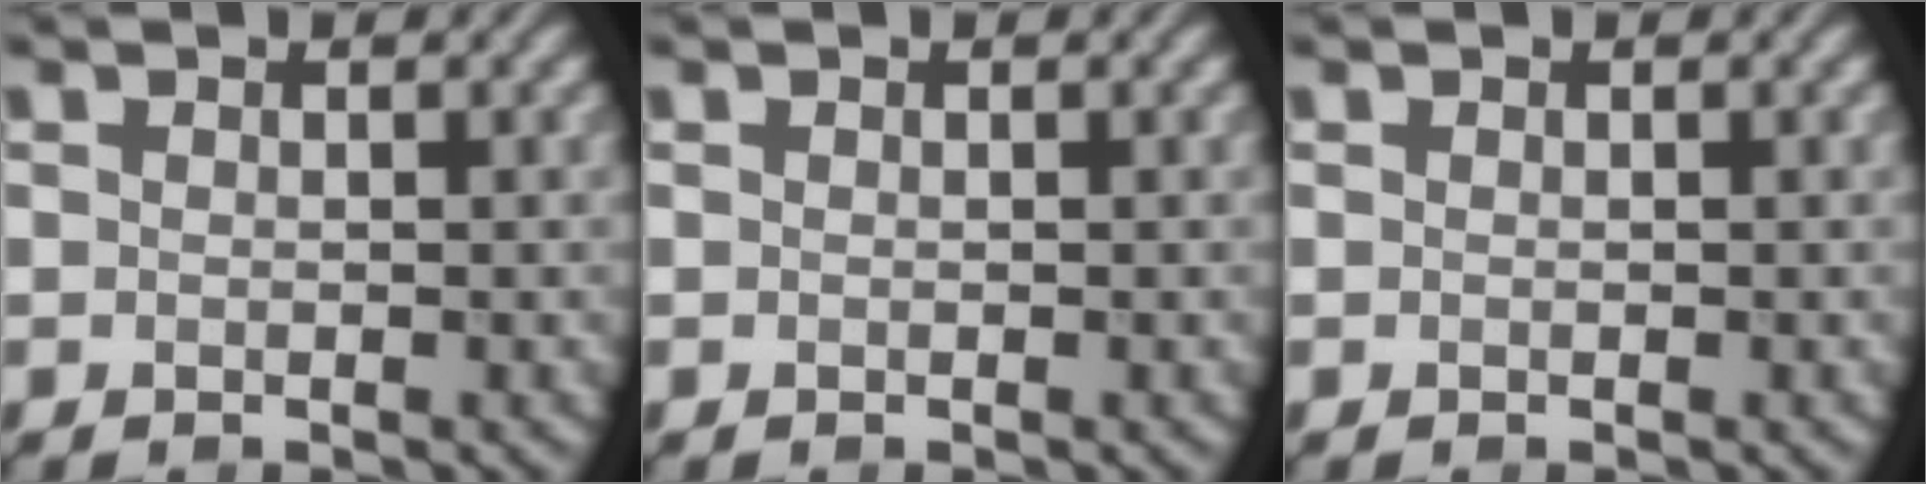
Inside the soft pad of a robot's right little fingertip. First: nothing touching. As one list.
[{"total": 0.0}, {"total": 0.0}]